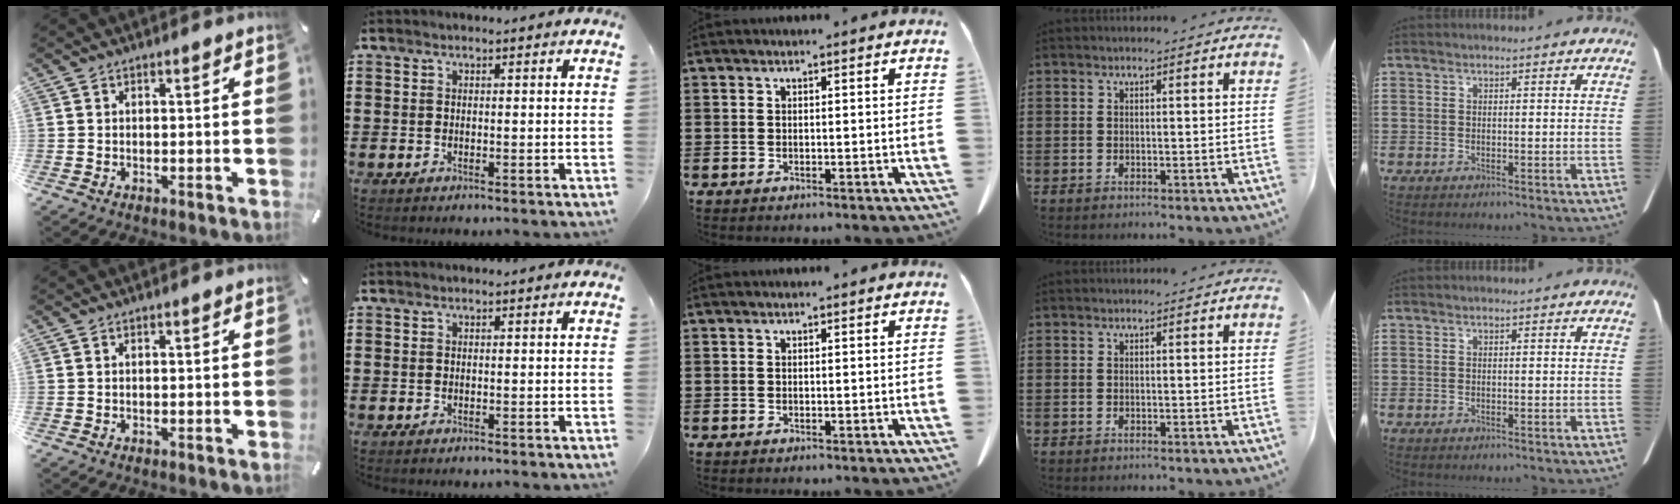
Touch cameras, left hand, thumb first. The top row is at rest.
{}